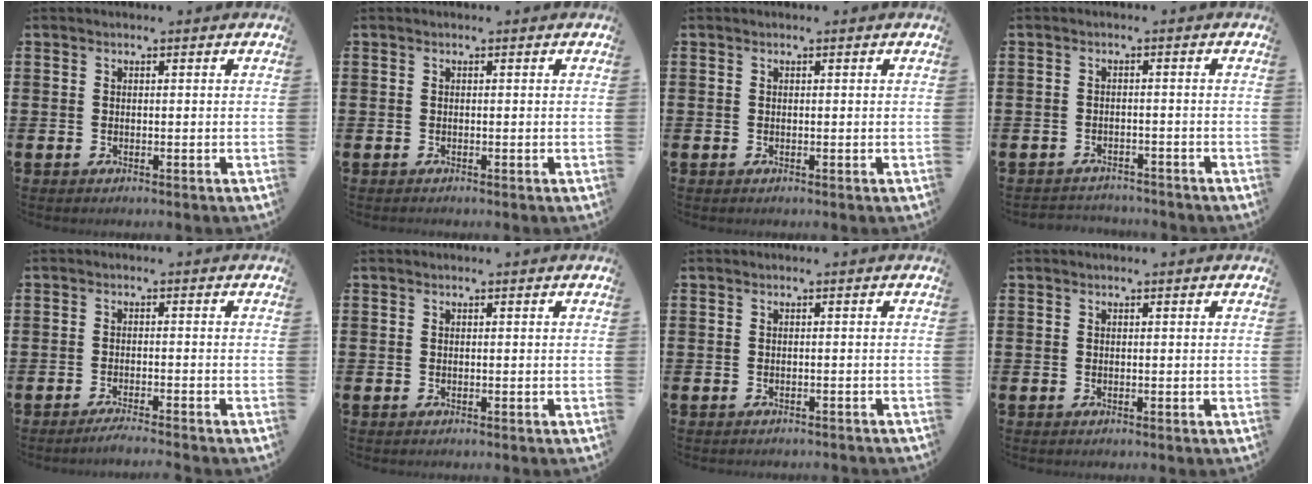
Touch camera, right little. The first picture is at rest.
{"total": 0.0}
{"total": 0.0}
{"total": 1.8, "force": [-1.7, 0.2, -0.3], "torque": [-0.001, 0.003, -0.040]}
{"total": 1.6, "force": [-1.4, -0.1, 0.8], "torque": [-0.011, 0.003, -0.028]}
{"total": 0.0}
{"total": 0.5, "force": [-0.5, 0.0, 0.0], "torque": [-0.001, -0.002, -0.011]}
{"total": 0.0}